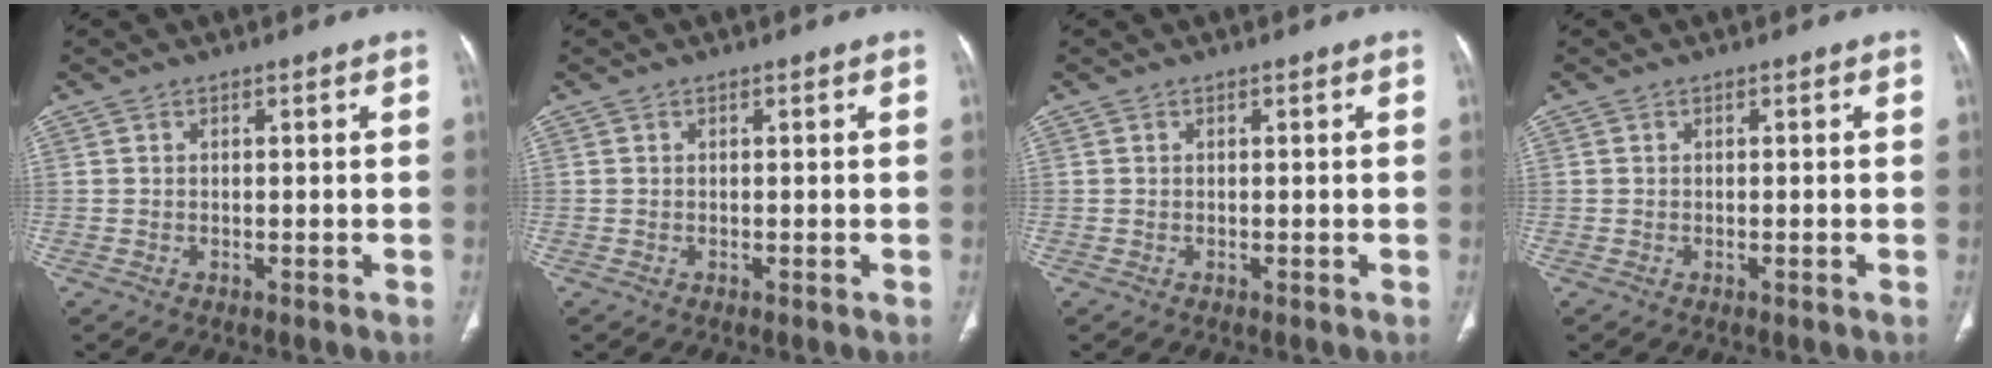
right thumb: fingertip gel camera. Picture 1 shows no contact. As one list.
[{"total": 0.0}, {"total": 0.0}, {"total": 0.0}]